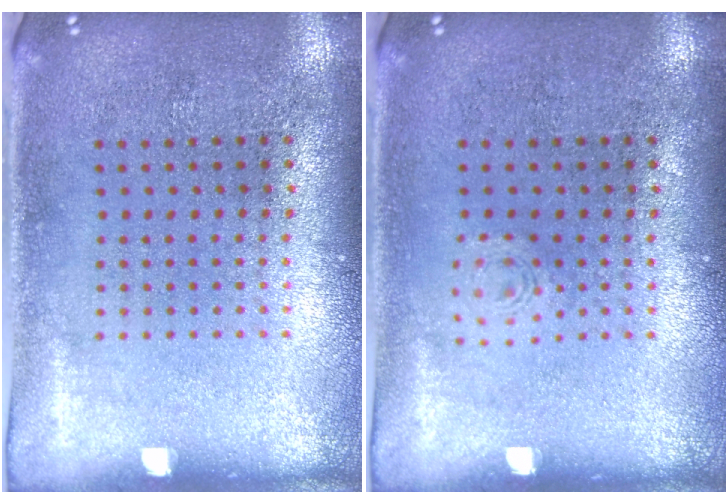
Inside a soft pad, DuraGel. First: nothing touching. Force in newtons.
{"total": 0.7, "press": 0.6, "slide": 0.2}